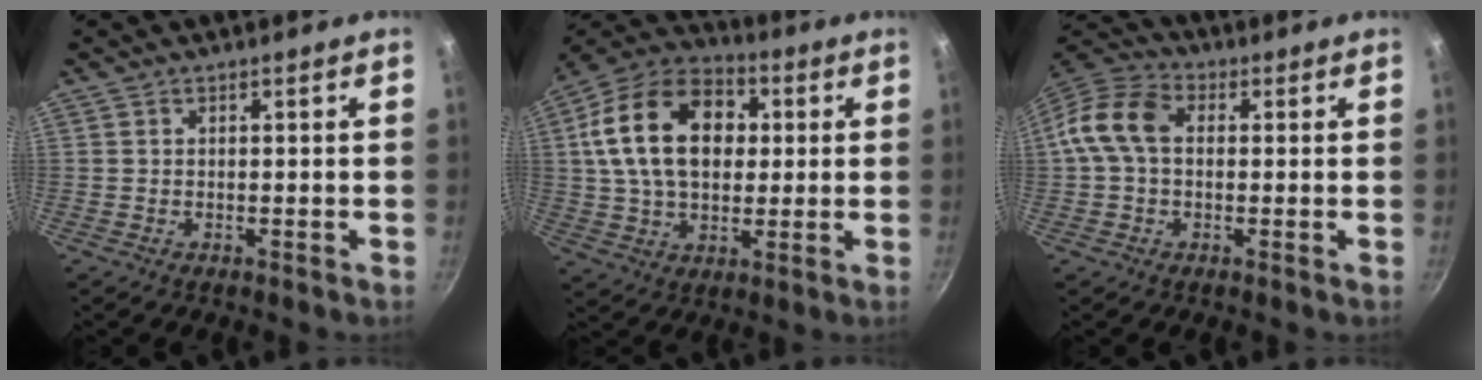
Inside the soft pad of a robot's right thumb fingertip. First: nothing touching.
{"total": 20.7, "force": [3.8, 14.0, 14.8], "torque": [-0.230, 0.020, 0.054]}
{"total": 10.3, "force": [0.9, 7.3, 7.2], "torque": [-0.122, 0.027, -0.001]}